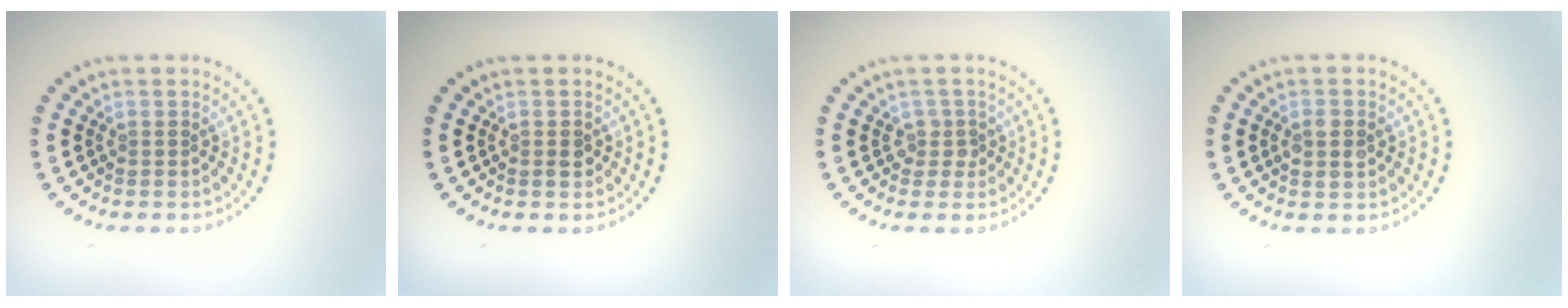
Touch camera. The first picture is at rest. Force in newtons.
{"total": 1.2, "press": 1.1, "slide": 0.4}
{"total": 1.3, "press": 1.1, "slide": 0.7}
{"total": 1.8, "press": 1.8, "slide": 0.3}